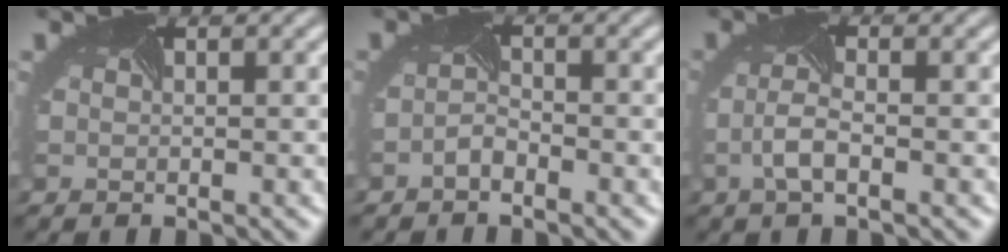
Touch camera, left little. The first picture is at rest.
{"total": 1.4, "force": [-1.3, 0.2, 0.4], "torque": [-0.016, 0.000, -0.026]}
{"total": 2.2, "force": [-0.9, 0.6, 2.0], "torque": [-0.052, -0.003, -0.019]}